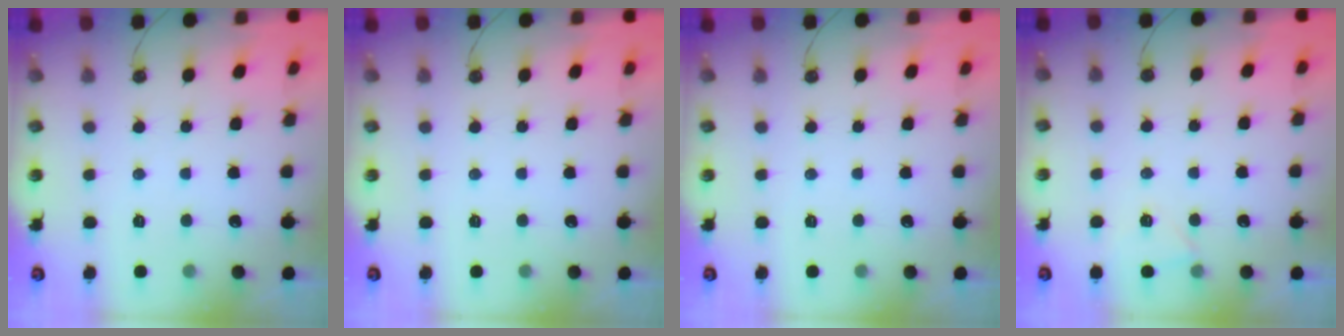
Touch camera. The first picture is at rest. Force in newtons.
{"total": 0.0}
{"total": 0.0}
{"total": 3.9, "press": 3.9, "slide": 0.5}